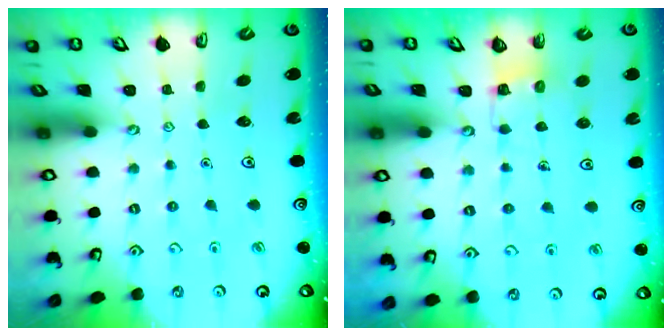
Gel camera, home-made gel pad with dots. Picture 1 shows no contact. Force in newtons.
{"total": 3.7, "press": 3.7, "slide": 0.1}